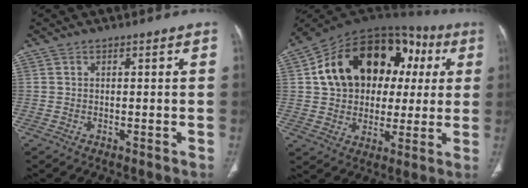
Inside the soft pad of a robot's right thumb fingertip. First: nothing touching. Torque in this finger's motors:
{"motor_torque": [0.69, 4.31, 0.96, 0.58, 0.20]}